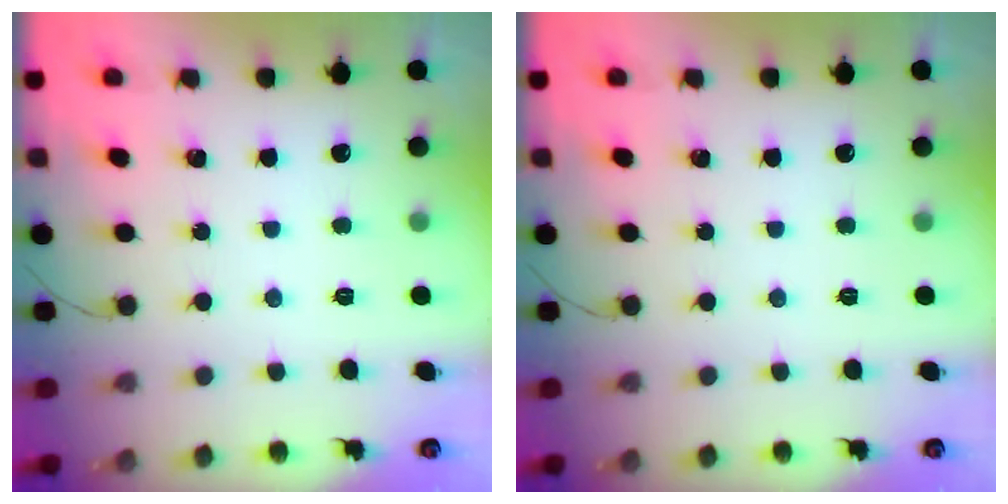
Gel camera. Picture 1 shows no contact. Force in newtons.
{"total": 0.0}